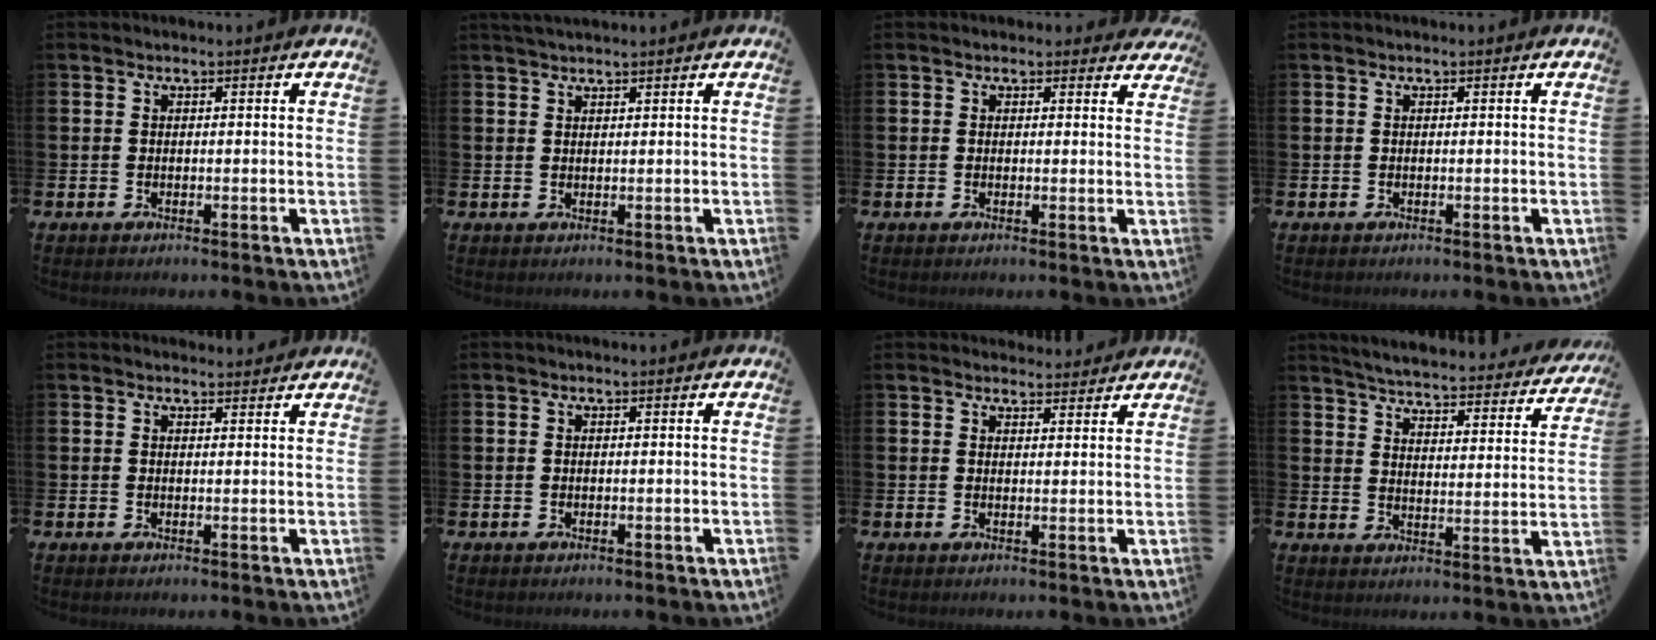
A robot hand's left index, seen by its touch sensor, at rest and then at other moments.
{"total": 1.5, "force": [1.5, 0.1, 0.4], "torque": [-0.009, 0.002, 0.027]}
{"total": 1.2, "force": [1.0, 0.7, 0.1], "torque": [0.004, 0.005, 0.016]}
{"total": 0.0}
{"total": 1.2, "force": [1.2, 0.3, 0.1], "torque": [0.013, -0.007, 0.018]}
{"total": 0.0}
{"total": 2.4, "force": [2.4, 0.5, -0.1], "torque": [0.006, -0.014, 0.041]}
{"total": 4.7, "force": [4.5, 0.4, 1.2], "torque": [-0.050, -0.038, 0.074]}